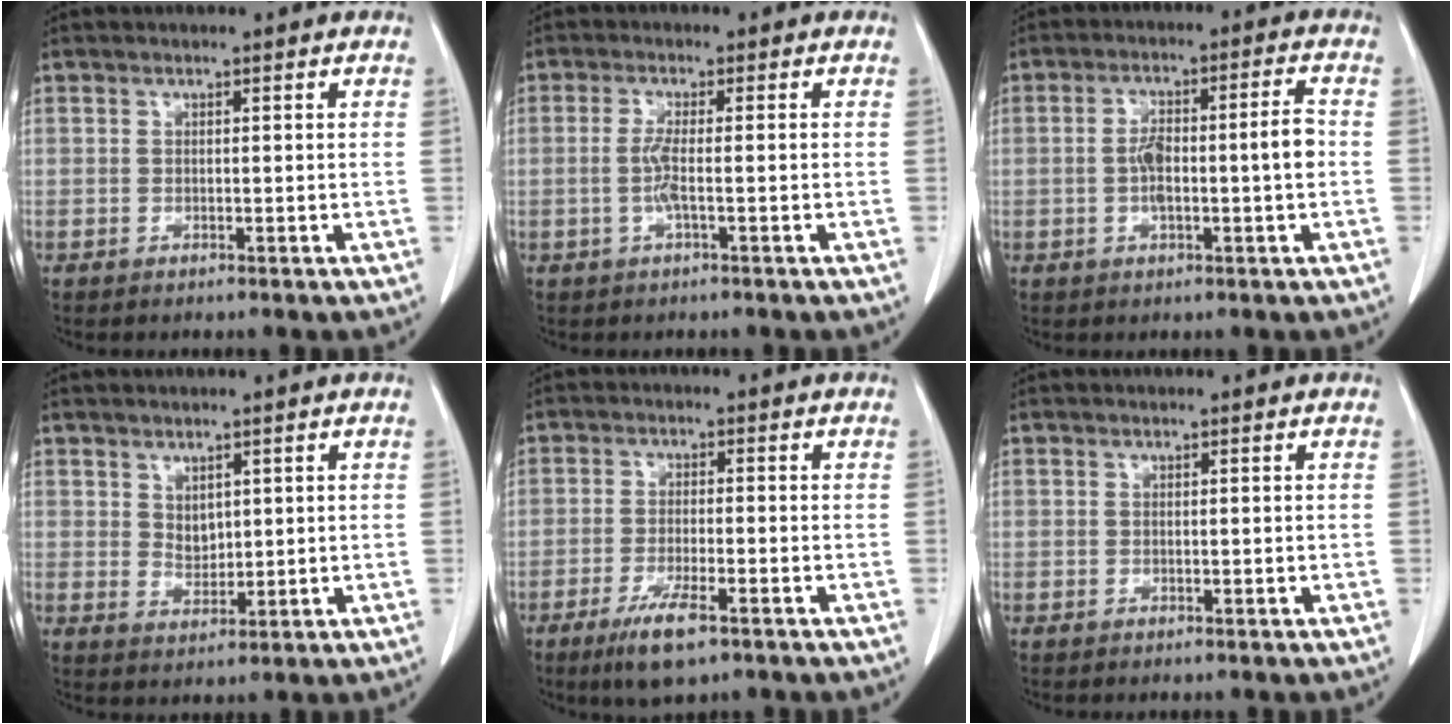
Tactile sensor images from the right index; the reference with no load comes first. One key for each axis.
{"total": 2.8, "fx": -0.7, "fy": 0.0, "fz": 2.7, "tx": -0.061, "ty": -0.002, "tz": -0.016}
{"total": 7.7, "fx": -0.8, "fy": 1.2, "fz": 7.6, "tx": -0.140, "ty": 0.021, "tz": -0.014}
{"total": 2.6, "fx": 1.1, "fy": 1.8, "fz": 1.5, "tx": -0.029, "ty": -0.004, "tz": 0.030}
{"total": 6.5, "fx": -4.0, "fy": 1.1, "fz": 5.0, "tx": -0.099, "ty": -0.013, "tz": -0.065}
{"total": 0.0}